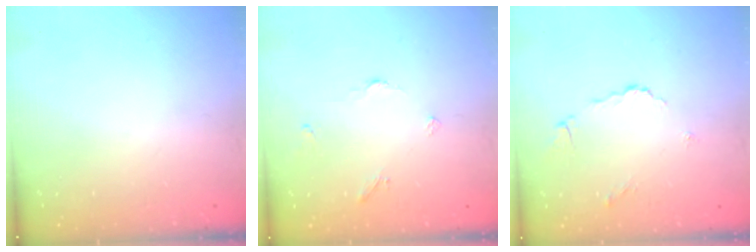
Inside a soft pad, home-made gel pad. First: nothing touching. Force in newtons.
{"total": 2.9, "press": 2.9, "slide": 0.5}
{"total": 5.7, "press": 5.7, "slide": 0.5}